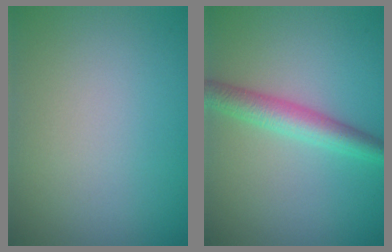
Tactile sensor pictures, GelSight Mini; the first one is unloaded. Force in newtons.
{"total": 3.5, "press": 3.5, "slide": 0.1}